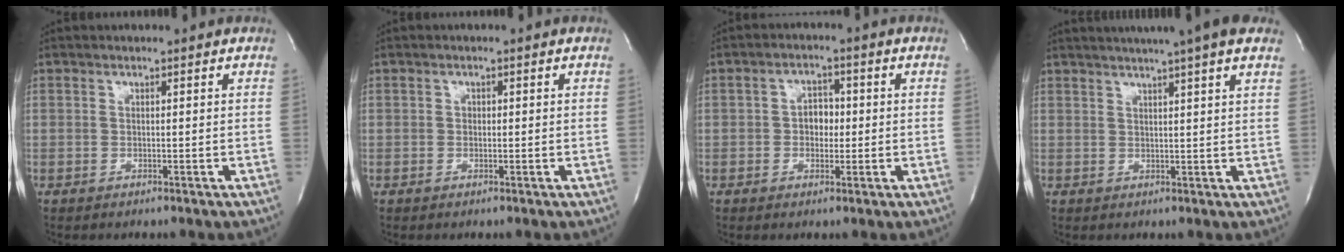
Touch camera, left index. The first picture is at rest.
{"total": 0.6, "force": [0.0, 0.5, 0.3], "torque": [-0.003, -0.001, -0.003]}
{"total": 3.5, "force": [-0.2, 2.4, 2.5], "torque": [-0.035, 0.008, -0.006]}
{"total": 11.9, "force": [9.5, -0.1, 7.2], "torque": [-0.115, 0.027, 0.109]}